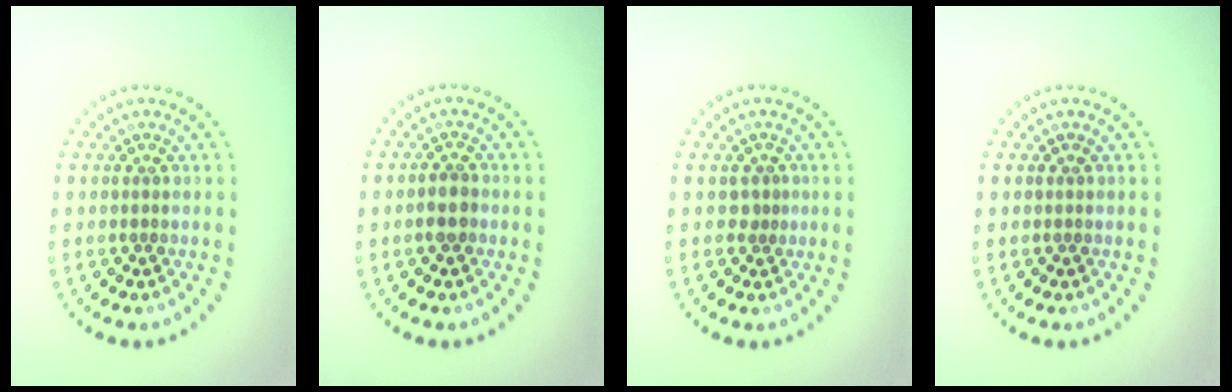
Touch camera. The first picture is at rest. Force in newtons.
{"total": 1.9, "press": 1.8, "slide": 0.5}
{"total": 0.6, "press": 0.3, "slide": 0.6}
{"total": 0.0}